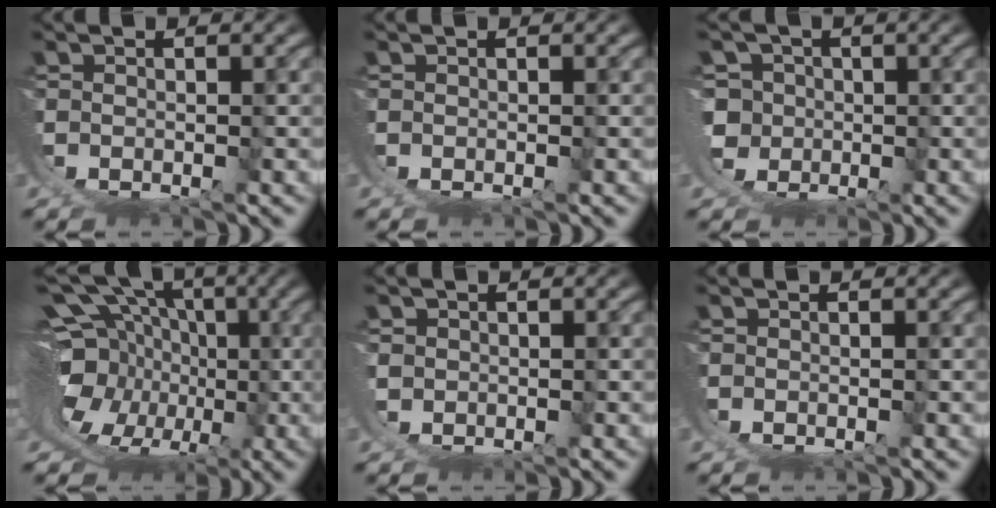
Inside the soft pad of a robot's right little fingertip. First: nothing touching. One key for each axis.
{"total": 0.0}
{"total": 8.9, "fx": -0.5, "fy": 8.4, "fz": 2.8, "tx": -0.091, "ty": -0.037, "tz": -0.004}
{"total": 15.6, "fx": 0.3, "fy": 11.6, "fz": 10.4, "tx": -0.172, "ty": -0.031, "tz": 0.001}
{"total": 1.9, "fx": 0.5, "fy": 1.8, "fz": 0.4, "tx": -0.024, "ty": -0.008, "tz": 0.014}
{"total": 0.0}